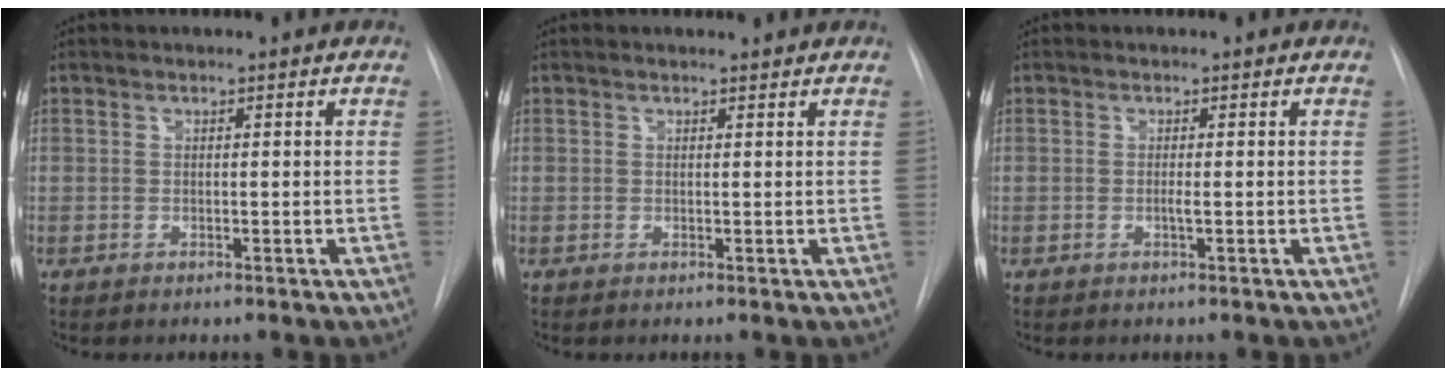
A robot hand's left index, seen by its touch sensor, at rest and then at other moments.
{"total": 0.8, "force": [0.8, 0.0, -0.1], "torque": [-0.007, 0.001, 0.011]}
{"total": 0.7, "force": [-0.2, -0.1, 0.6], "torque": [-0.012, -0.001, -0.004]}